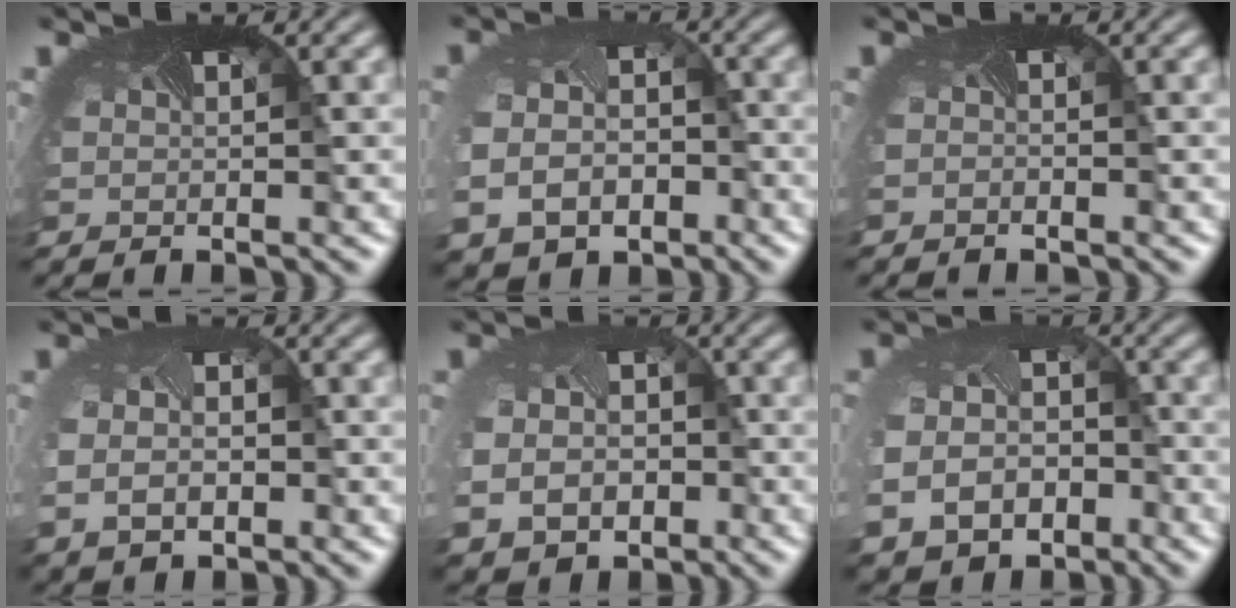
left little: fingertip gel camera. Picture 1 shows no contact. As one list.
[{"total": 7.3, "force": [-2.6, 5.7, 3.7], "torque": [-0.079, -0.040, -0.024]}, {"total": 0.7, "force": [-0.7, -0.1, -0.2], "torque": [-0.009, -0.007, -0.014]}, {"total": 5.0, "force": [-0.5, 3.6, 3.3], "torque": [-0.079, -0.022, 0.005]}, {"total": 7.4, "force": [-1.9, 6.1, 3.7], "torque": [-0.067, -0.045, -0.022]}, {"total": 7.6, "force": [-3.2, 5.8, 3.5], "torque": [-0.079, -0.041, -0.035]}]